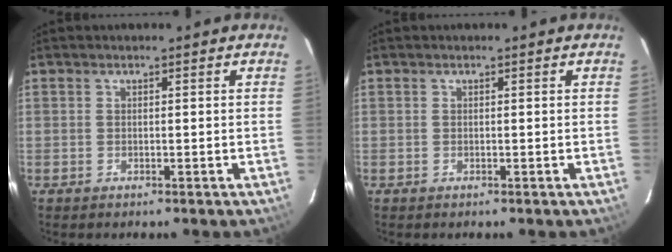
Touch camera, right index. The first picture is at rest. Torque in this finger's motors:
{"motor_torque": [0.07, 0.05, -0.03, 0.00]}